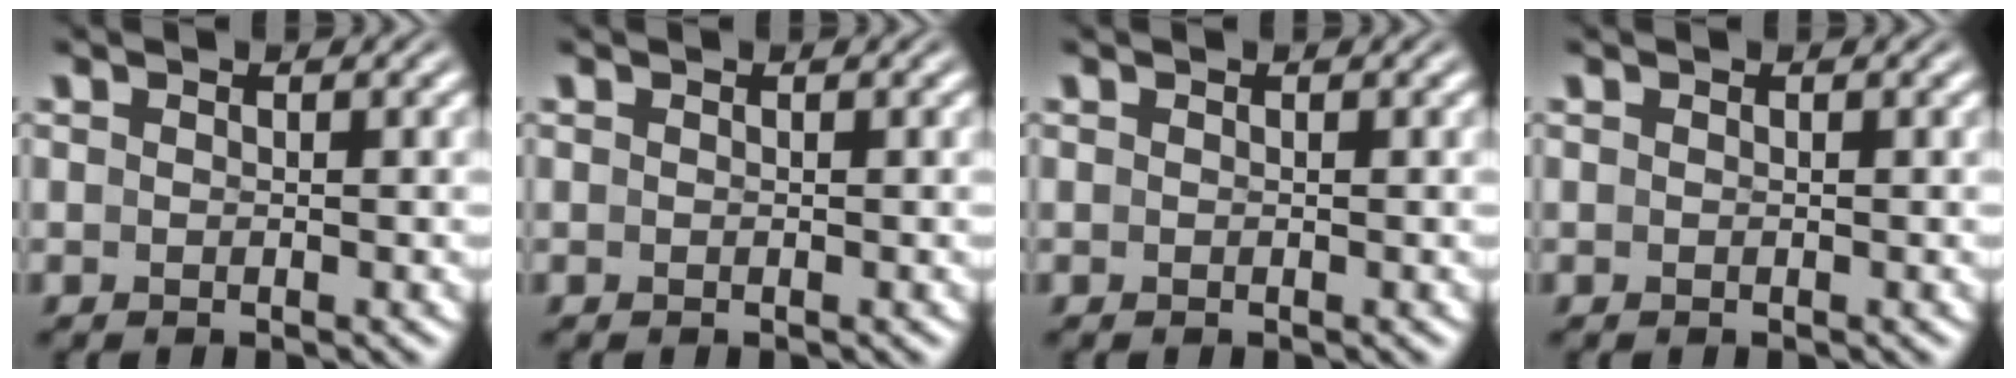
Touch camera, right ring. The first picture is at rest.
{"total": 0.0}
{"total": 0.0}
{"total": 0.0}